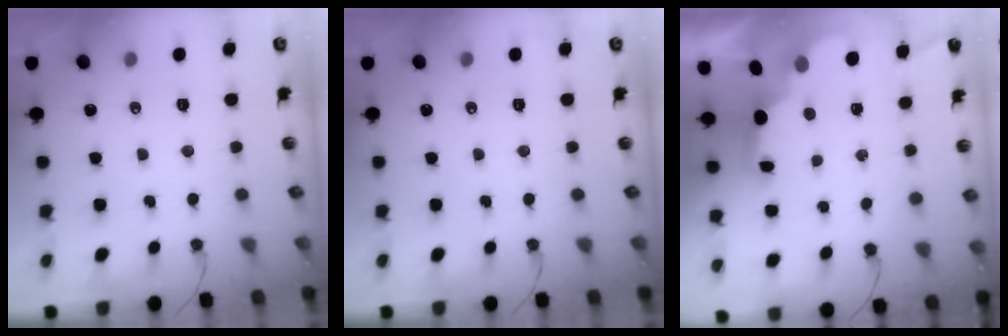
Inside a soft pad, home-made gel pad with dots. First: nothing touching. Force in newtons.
{"total": 0.0}
{"total": 2.9, "press": 2.8, "slide": 0.9}